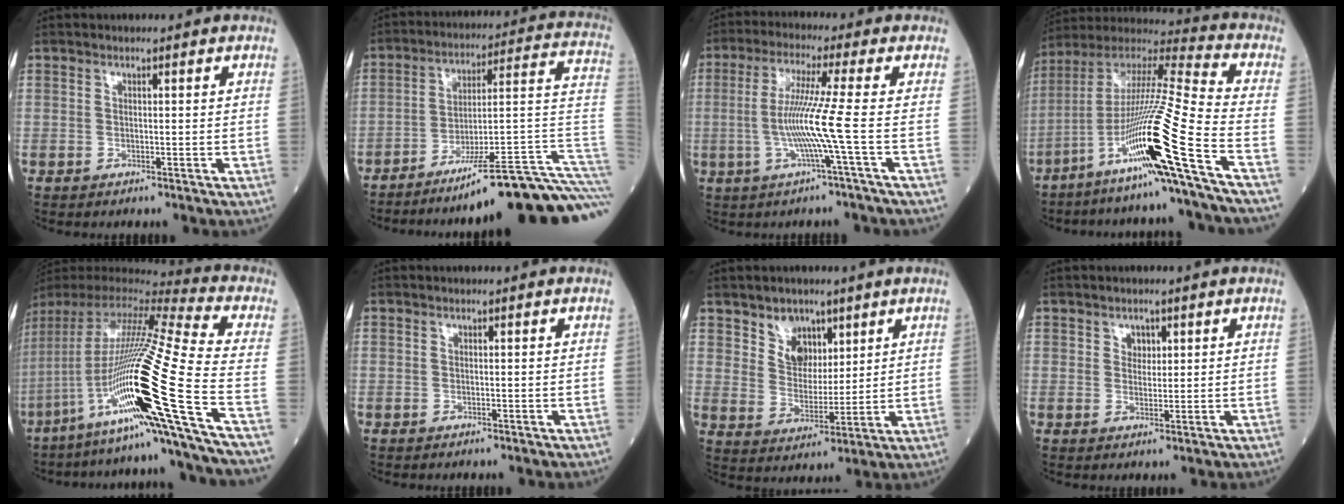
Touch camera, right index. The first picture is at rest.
{"total": 24.5, "force": [-19.3, -1.0, 15.0], "torque": [-0.102, 0.018, -0.282]}
{"total": 7.9, "force": [-1.4, -2.1, 7.5], "torque": [-0.155, -0.002, -0.029]}
{"total": 20.8, "force": [-9.7, -2.3, 18.3], "torque": [-0.359, -0.025, -0.186]}
{"total": 27.6, "force": [-9.5, -0.9, 25.9], "torque": [-0.469, -0.033, -0.181]}
{"total": 0.0}
{"total": 6.7, "force": [4.1, 4.6, 2.4], "torque": [-0.045, 0.006, 0.080]}
{"total": 1.9, "force": [1.0, 1.4, 0.9], "torque": [-0.010, -0.002, 0.015]}